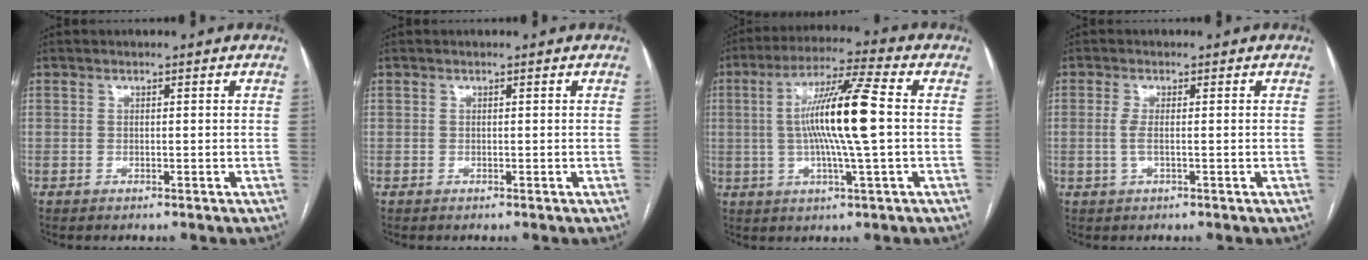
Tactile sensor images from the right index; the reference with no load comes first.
{"total": 0.0}
{"total": 13.0, "force": [0.4, -0.2, 13.0], "torque": [-0.245, 0.007, 0.003]}
{"total": 2.1, "force": [-0.3, 0.3, 2.1], "torque": [-0.051, -0.002, -0.007]}